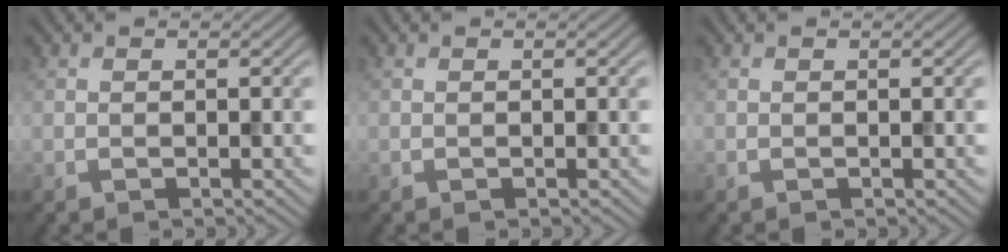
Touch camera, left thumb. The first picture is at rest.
{"total": 0.0}
{"total": 0.0}